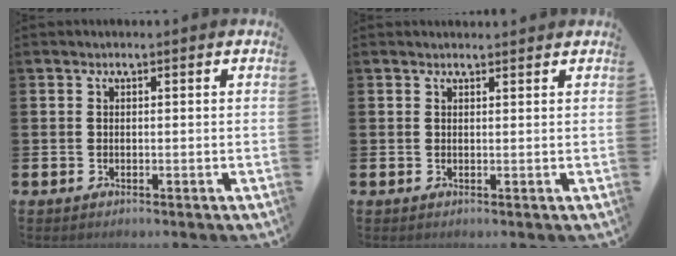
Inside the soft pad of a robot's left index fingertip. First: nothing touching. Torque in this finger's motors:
{"motor_torque": [-0.78, -1.37, -0.03, 0.00]}